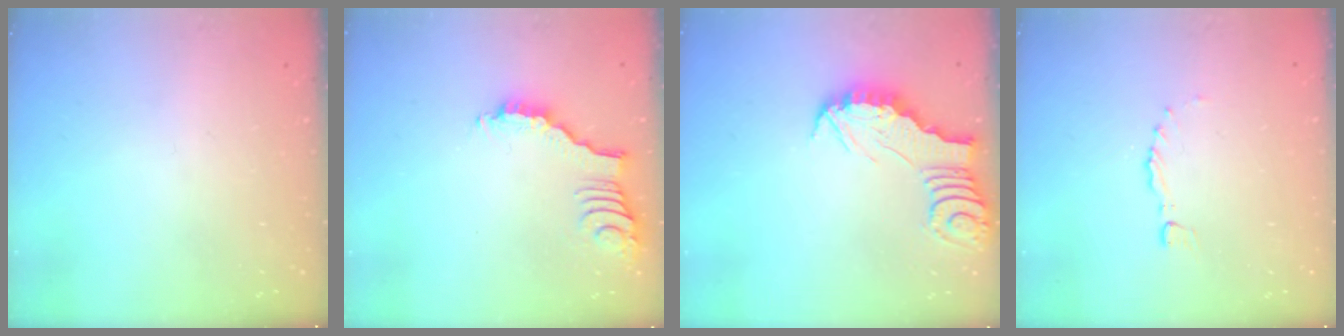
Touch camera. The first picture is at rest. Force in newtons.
{"total": 3.0, "press": 3.0, "slide": 0.4}
{"total": 2.6, "press": 2.6, "slide": 0.2}
{"total": 0.0}